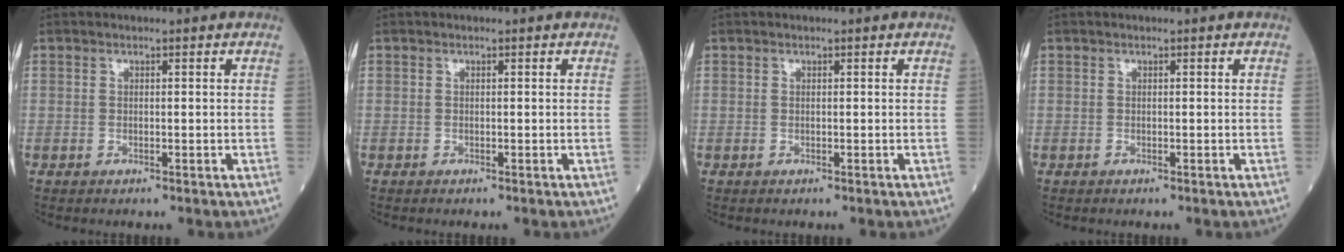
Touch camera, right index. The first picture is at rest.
{"total": 0.0}
{"total": 0.0}
{"total": 0.0}